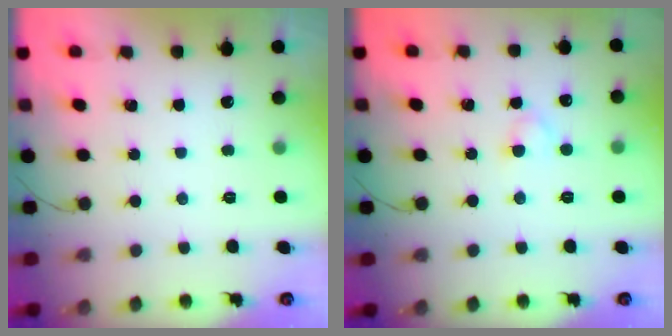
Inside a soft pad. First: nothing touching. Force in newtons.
{"total": 2.0, "press": 1.7, "slide": 0.9}